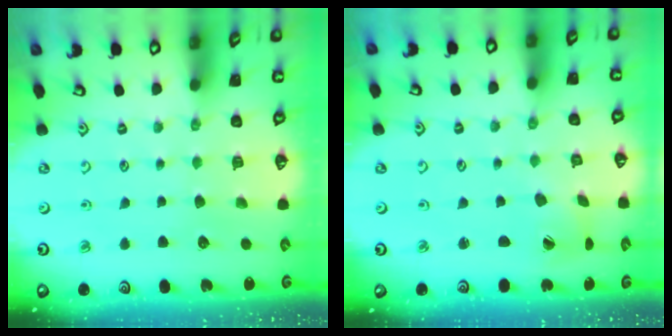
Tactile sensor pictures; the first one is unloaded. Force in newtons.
{"total": 3.0, "press": 3.0, "slide": 0.5}